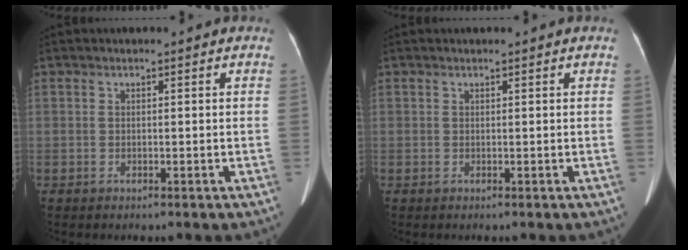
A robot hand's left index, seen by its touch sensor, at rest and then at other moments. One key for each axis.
{"total": 0.9, "fx": 0.8, "fy": 0.0, "fz": 0.4, "tx": -0.009, "ty": 0.004, "tz": 0.011}